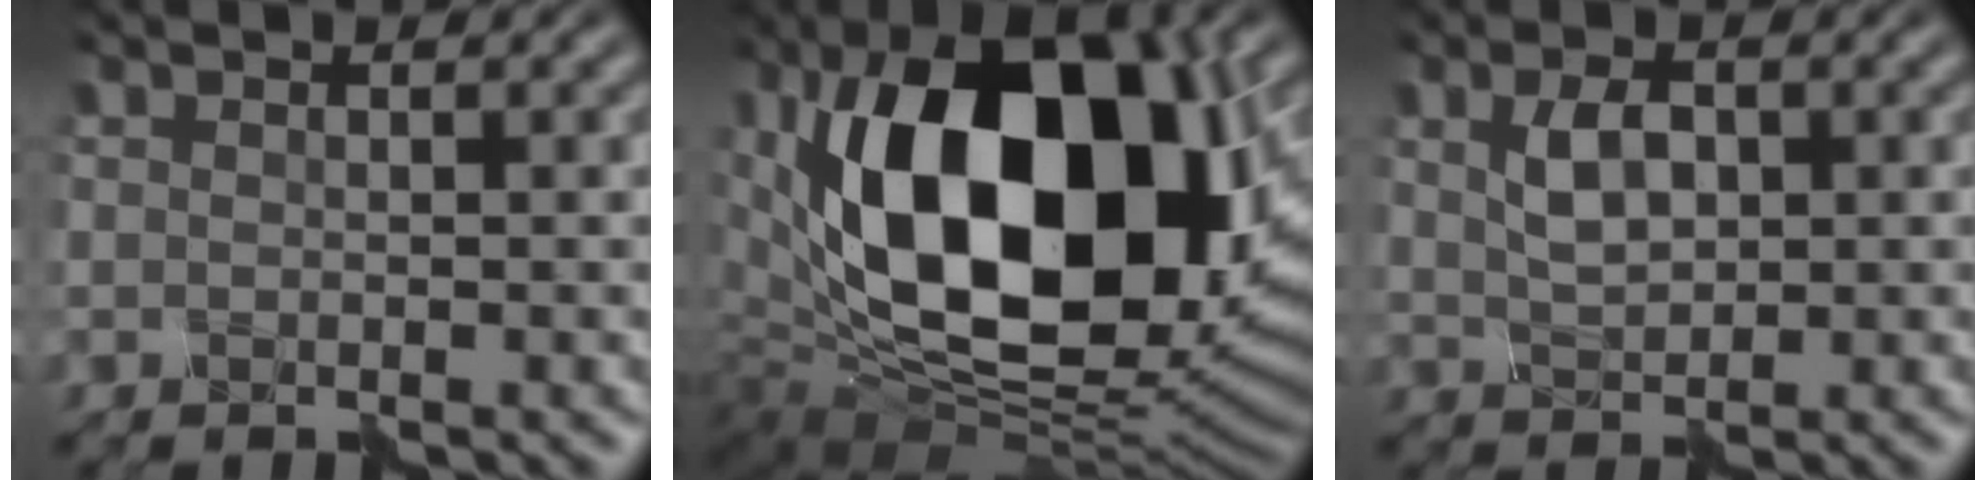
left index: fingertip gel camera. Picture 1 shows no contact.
{"total": 18.5, "force": [3.2, 10.2, 15.2], "torque": [-0.255, 0.002, 0.052]}
{"total": 3.3, "force": [0.6, 2.0, 2.6], "torque": [-0.055, 0.002, 0.014]}